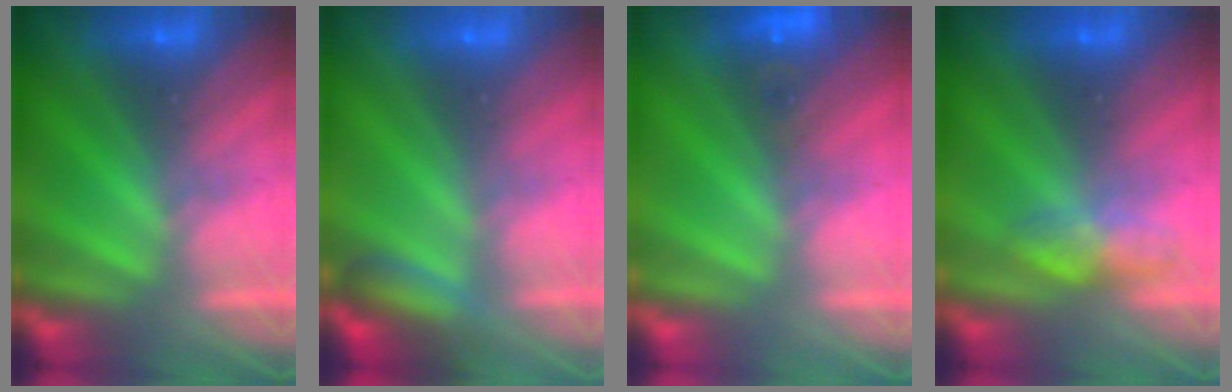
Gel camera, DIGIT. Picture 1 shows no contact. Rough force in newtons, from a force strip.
{"total": 2.8}
{"total": 4.7}
{"total": 2.8}